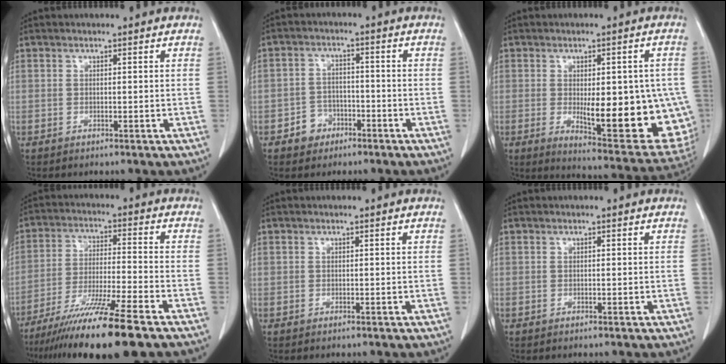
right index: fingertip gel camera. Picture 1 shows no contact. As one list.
[{"total": 4.4, "force": [-2.3, 3.6, 0.8], "torque": [-0.007, 0.013, -0.036]}, {"total": 18.8, "force": [-2.9, 6.0, 17.5], "torque": [-0.154, -0.001, -0.012]}, {"total": 14.9, "force": [-10.9, -0.8, 10.1], "torque": [-0.183, -0.048, -0.186]}, {"total": 0.0}, {"total": 0.0}]